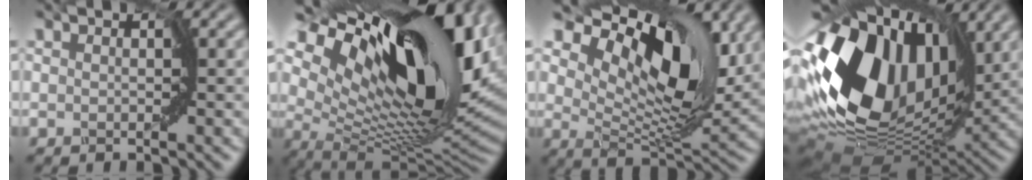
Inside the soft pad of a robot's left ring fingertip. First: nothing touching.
{"total": 18.3, "force": [7.8, 7.9, 14.6], "torque": [-0.242, 0.019, 0.145]}
{"total": 11.2, "force": [6.2, 4.8, 7.9], "torque": [-0.135, -0.002, 0.110]}
{"total": 16.2, "force": [2.8, 10.8, 11.7], "torque": [-0.248, 0.009, 0.049]}